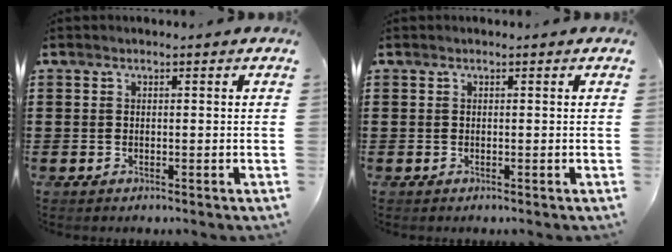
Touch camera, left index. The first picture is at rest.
{"total": 0.0}